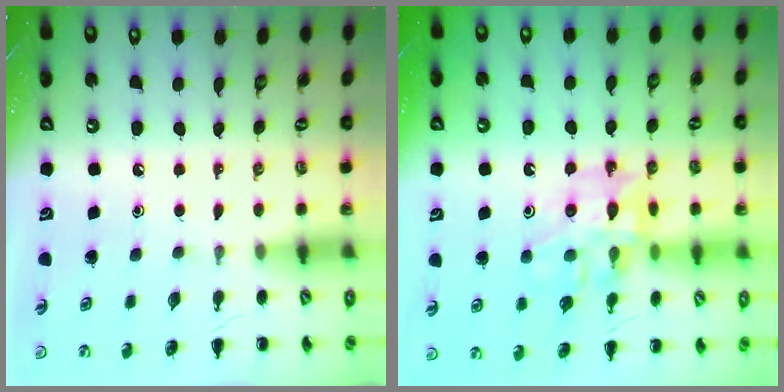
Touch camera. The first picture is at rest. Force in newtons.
{"total": 12.8, "press": 12.6, "slide": 1.8}